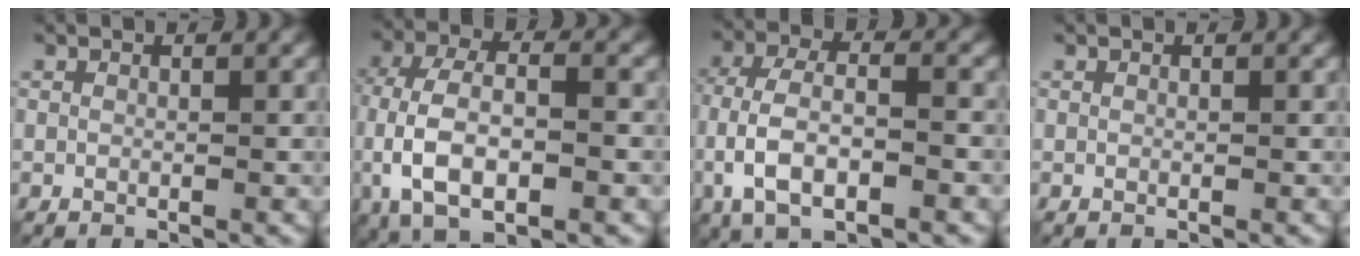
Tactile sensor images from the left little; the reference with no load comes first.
{"total": 9.1, "force": [-2.3, 4.4, 7.7], "torque": [-0.159, 0.002, -0.049]}
{"total": 7.0, "force": [-2.7, 3.0, 5.7], "torque": [-0.116, 0.003, -0.056]}
{"total": 0.0}